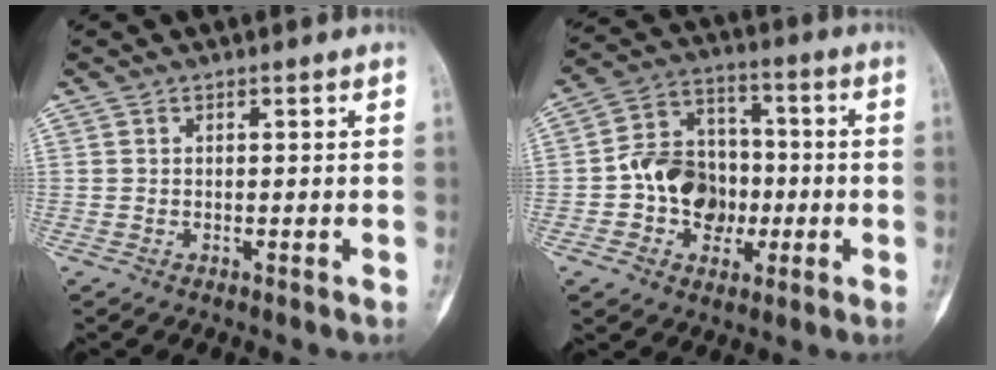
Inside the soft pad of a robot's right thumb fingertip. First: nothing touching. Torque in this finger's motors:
{"motor_torque": [0.40, 0.77, 0.07, -0.07, 0.07]}